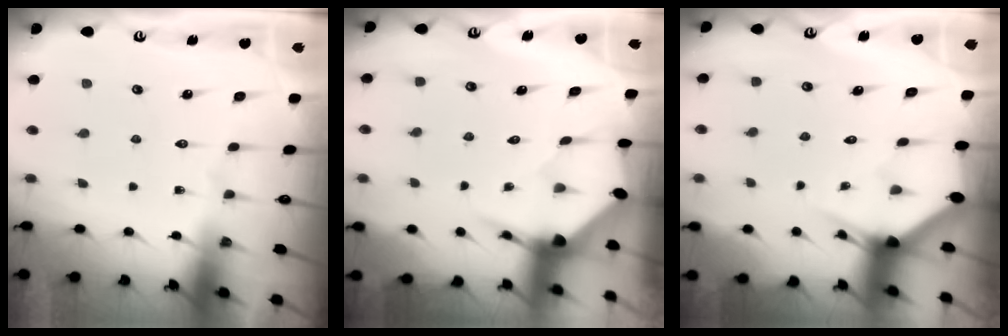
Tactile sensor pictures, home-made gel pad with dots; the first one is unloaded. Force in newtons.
{"total": 3.5, "press": 3.4, "slide": 0.4}
{"total": 2.7, "press": 2.7, "slide": 0.1}